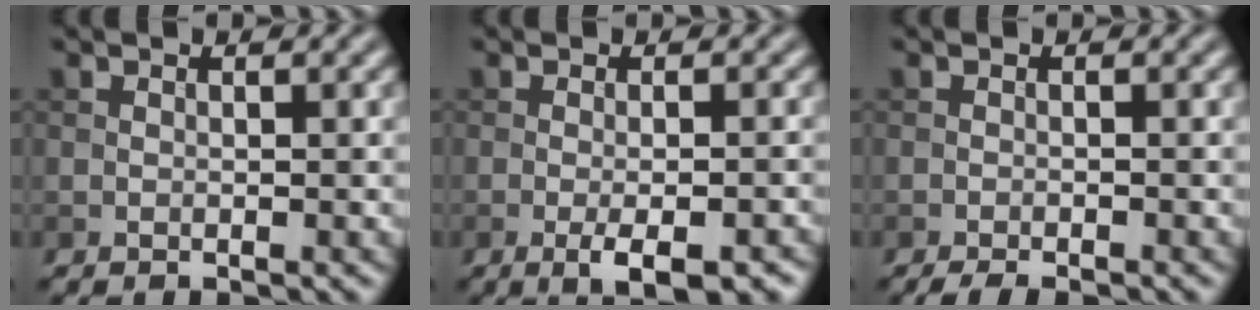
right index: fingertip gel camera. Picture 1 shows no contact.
{"total": 4.4, "force": [-2.1, 1.2, 3.6], "torque": [-0.061, -0.006, -0.027]}
{"total": 2.1, "force": [-1.7, 0.3, 1.1], "torque": [-0.016, 0.000, -0.028]}